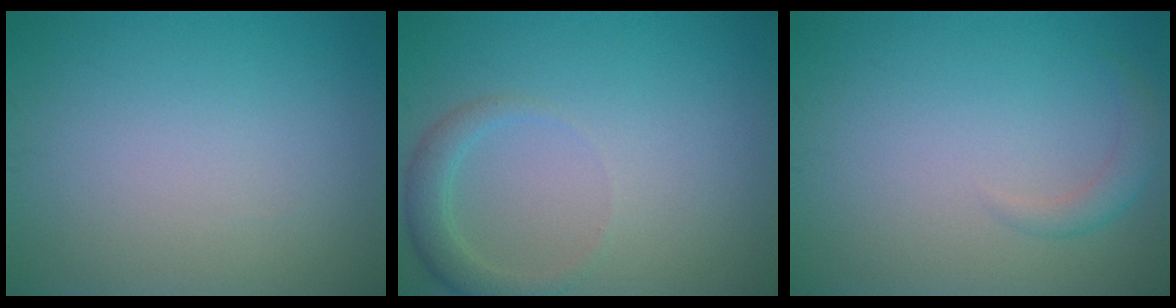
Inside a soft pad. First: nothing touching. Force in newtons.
{"total": 2.2, "press": 2.2, "slide": 0.2}
{"total": 1.5, "press": 1.5, "slide": 0.1}